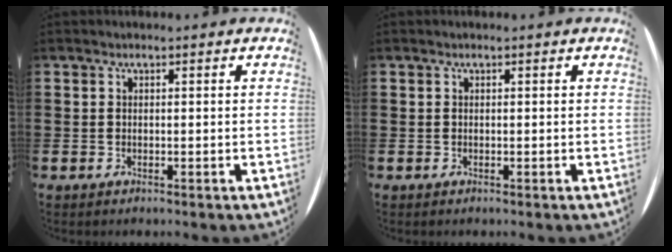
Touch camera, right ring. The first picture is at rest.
{"total": 0.0}